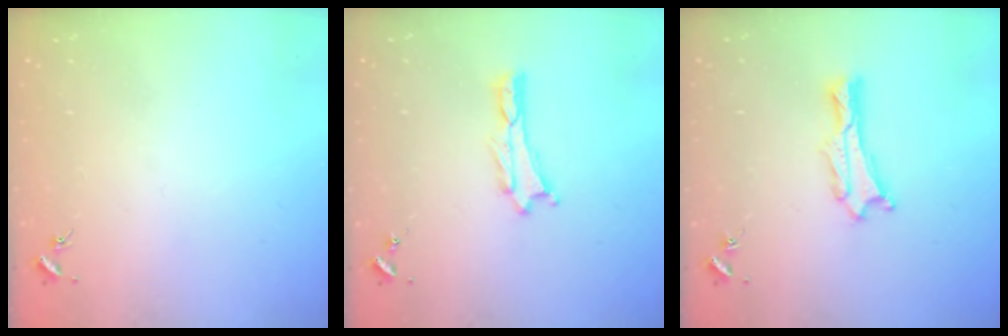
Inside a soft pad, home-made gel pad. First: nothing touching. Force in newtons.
{"total": 0.0}
{"total": 0.8, "press": 0.7, "slide": 0.2}